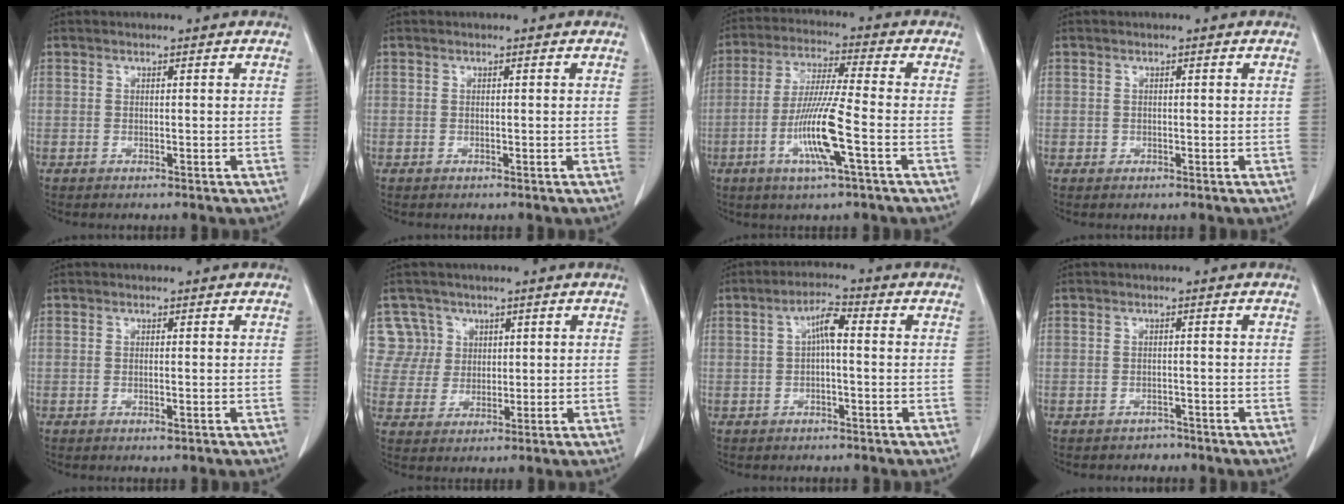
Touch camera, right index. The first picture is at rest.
{"total": 0.0}
{"total": 10.8, "force": [-3.6, -0.1, 10.2], "torque": [-0.205, -0.011, -0.070]}
{"total": 0.6, "force": [0.0, 0.6, 0.0], "torque": [0.006, 0.006, -0.003]}
{"total": 0.9, "force": [-0.3, 0.2, 0.8], "torque": [-0.017, -0.003, -0.002]}
{"total": 5.9, "force": [2.4, 5.4, -0.8], "torque": [0.030, 0.013, 0.053]}
{"total": 4.1, "force": [0.3, 0.9, 3.9], "torque": [-0.070, 0.014, 0.002]}
{"total": 1.8, "force": [-1.5, 0.9, -0.2], "torque": [-0.003, 0.002, -0.023]}